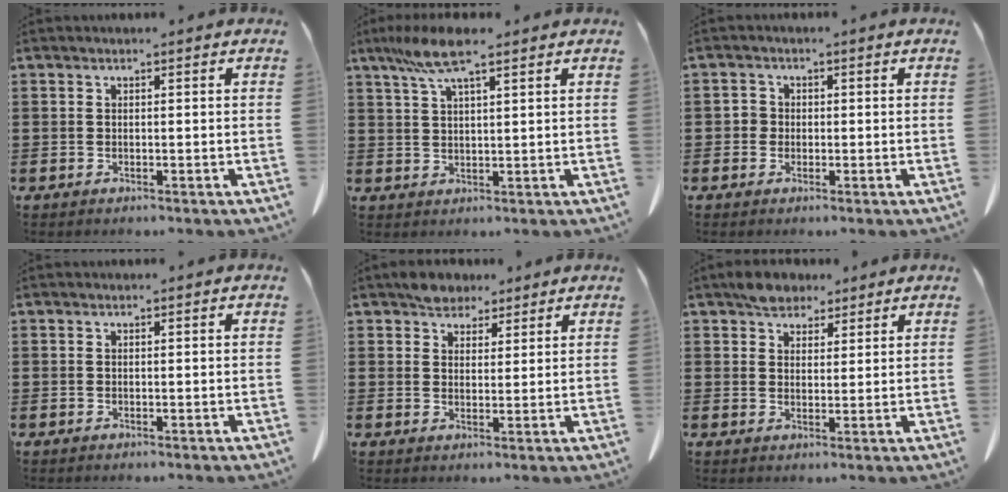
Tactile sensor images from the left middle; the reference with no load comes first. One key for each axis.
{"total": 6.9, "fx": 4.4, "fy": 1.2, "fz": 5.2, "tx": -0.111, "ty": 0.003, "tz": 0.079}
{"total": 1.7, "fx": 0.0, "fy": 1.6, "fz": 0.6, "tx": -0.015, "ty": 0.007, "tz": -0.002}
{"total": 0.0}
{"total": 4.2, "fx": 3.5, "fy": 2.2, "fz": 0.5, "tx": -0.015, "ty": 0.004, "tz": 0.066}
{"total": 4.3, "fx": 3.5, "fy": 2.3, "fz": 0.9, "tx": -0.020, "ty": 0.007, "tz": 0.066}